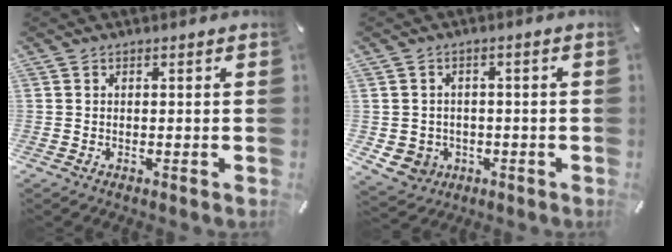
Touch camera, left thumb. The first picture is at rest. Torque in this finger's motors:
{"motor_torque": [0.10, 0.16, 0.04, -0.02, 0.01]}